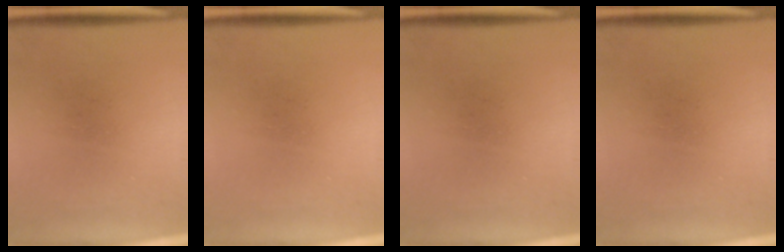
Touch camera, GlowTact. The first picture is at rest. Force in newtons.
{"total": 0.0}
{"total": 0.0}
{"total": 0.0}